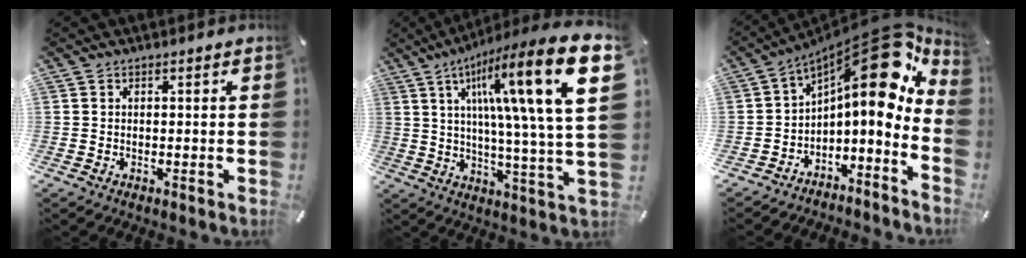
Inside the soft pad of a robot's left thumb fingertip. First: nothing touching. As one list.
[{"total": 26.5, "force": [10.3, 3.6, 24.2], "torque": [-0.383, -0.066, 0.150]}, {"total": 19.1, "force": [9.3, 8.4, 14.5], "torque": [-0.191, -0.082, 0.156]}]